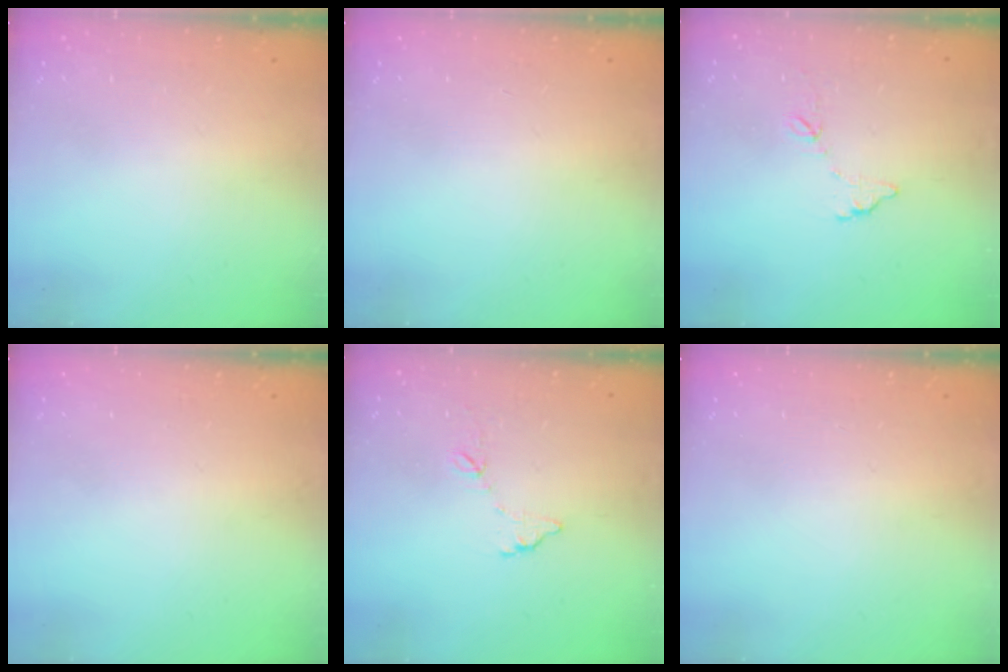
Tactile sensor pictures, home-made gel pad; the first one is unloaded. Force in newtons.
{"total": 0.0}
{"total": 5.5, "press": 5.5, "slide": 0.3}
{"total": 0.0}
{"total": 5.5, "press": 5.5, "slide": 0.3}
{"total": 0.0}